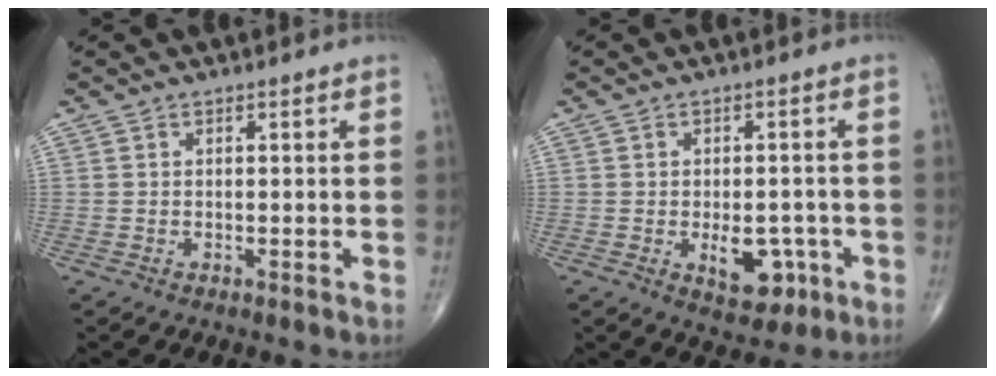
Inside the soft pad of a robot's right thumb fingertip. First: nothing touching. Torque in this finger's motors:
{"motor_torque": [2.59, 2.42, 1.01, -0.52, 0.24]}